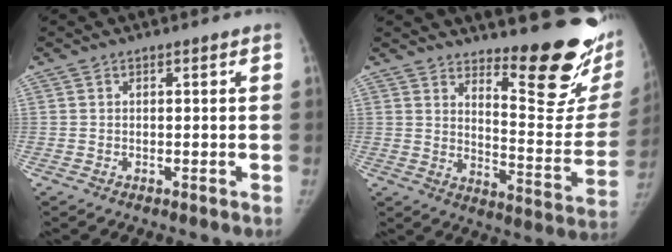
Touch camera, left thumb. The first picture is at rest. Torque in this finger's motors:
{"motor_torque": [0.24, 0.05, 0.93, -0.73, 0.06]}